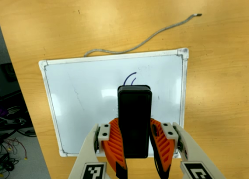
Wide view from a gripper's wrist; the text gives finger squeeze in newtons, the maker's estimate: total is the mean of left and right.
{"total": 9.4, "left": 7.7, "right": 11.1}